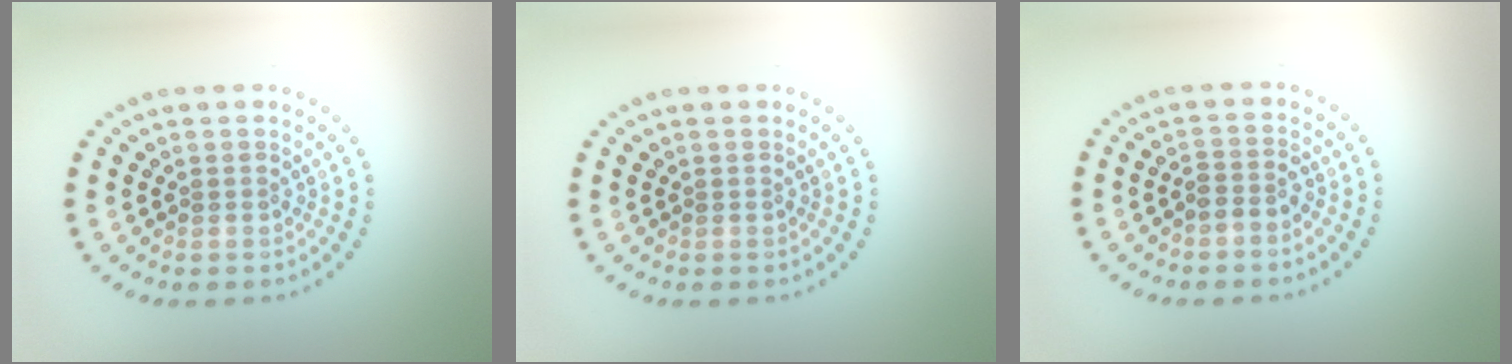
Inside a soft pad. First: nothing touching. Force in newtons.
{"total": 0.0}
{"total": 1.7, "press": 1.5, "slide": 0.9}